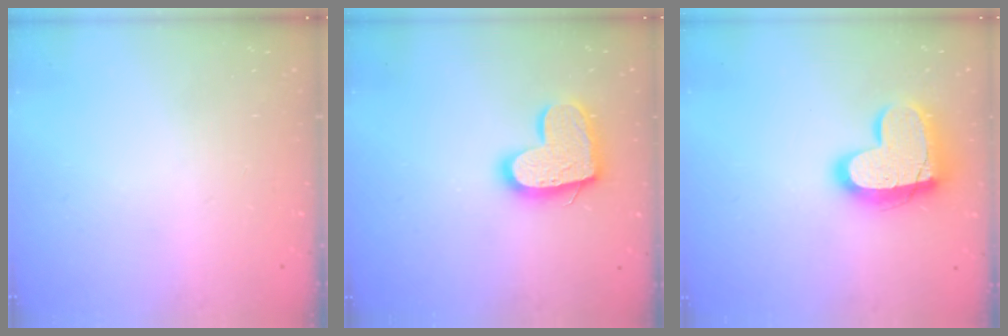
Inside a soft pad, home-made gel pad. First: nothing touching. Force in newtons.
{"total": 15.1, "press": 15.0, "slide": 1.0}
{"total": 17.6, "press": 17.6, "slide": 1.2}